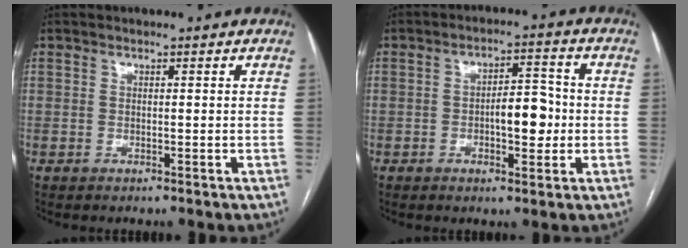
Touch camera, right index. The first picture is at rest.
{"total": 6.7, "force": [-1.0, 2.6, 6.1], "torque": [-0.094, 0.011, -0.012]}